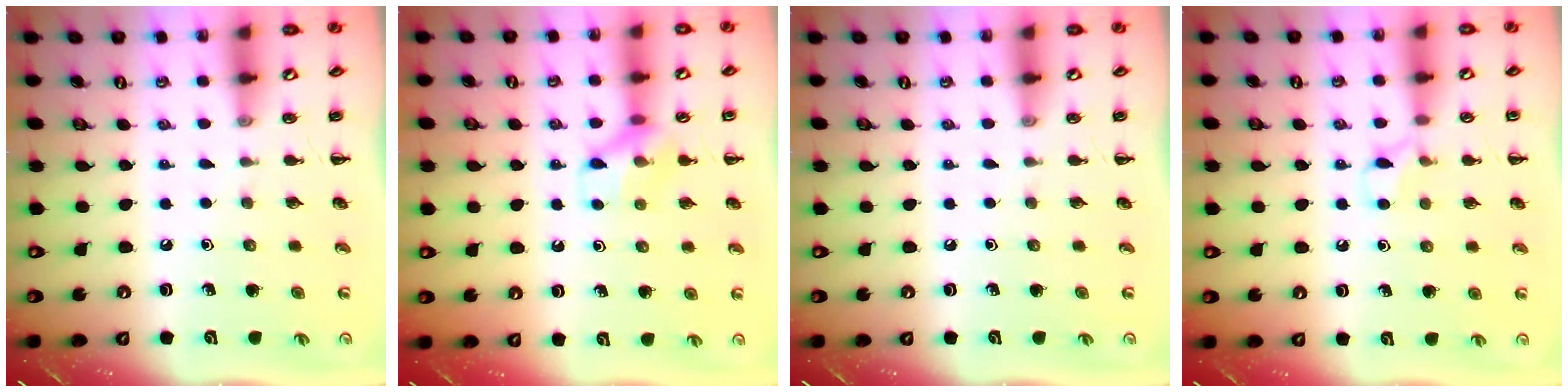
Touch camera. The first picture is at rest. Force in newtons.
{"total": 10.2, "press": 10.2, "slide": 0.7}
{"total": 0.0}
{"total": 5.3, "press": 5.1, "slide": 1.4}